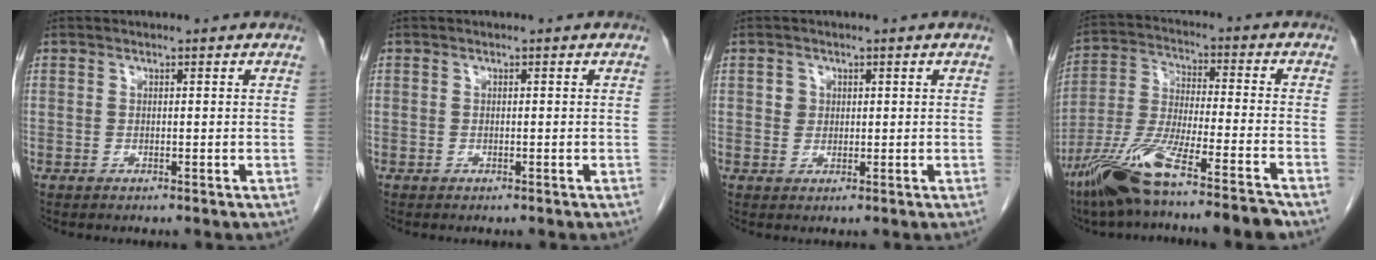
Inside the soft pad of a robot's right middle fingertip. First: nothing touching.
{"total": 0.0}
{"total": 1.7, "force": [0.5, 1.6, 0.3], "torque": [-0.002, 0.000, 0.005]}
{"total": 15.1, "force": [-11.3, 0.0, 10.0], "torque": [-0.206, -0.024, -0.204]}